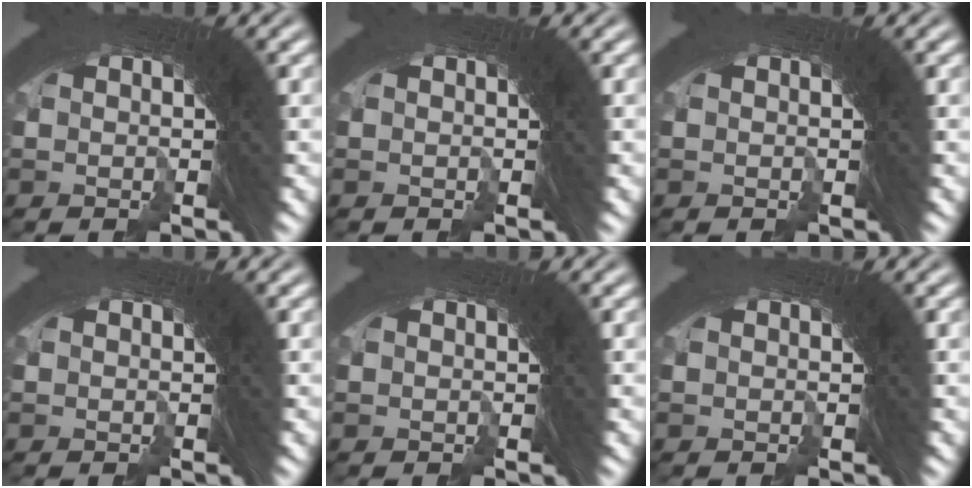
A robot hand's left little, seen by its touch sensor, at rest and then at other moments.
{"total": 0.0}
{"total": 0.0}
{"total": 0.0}
{"total": 0.0}
{"total": 0.0}